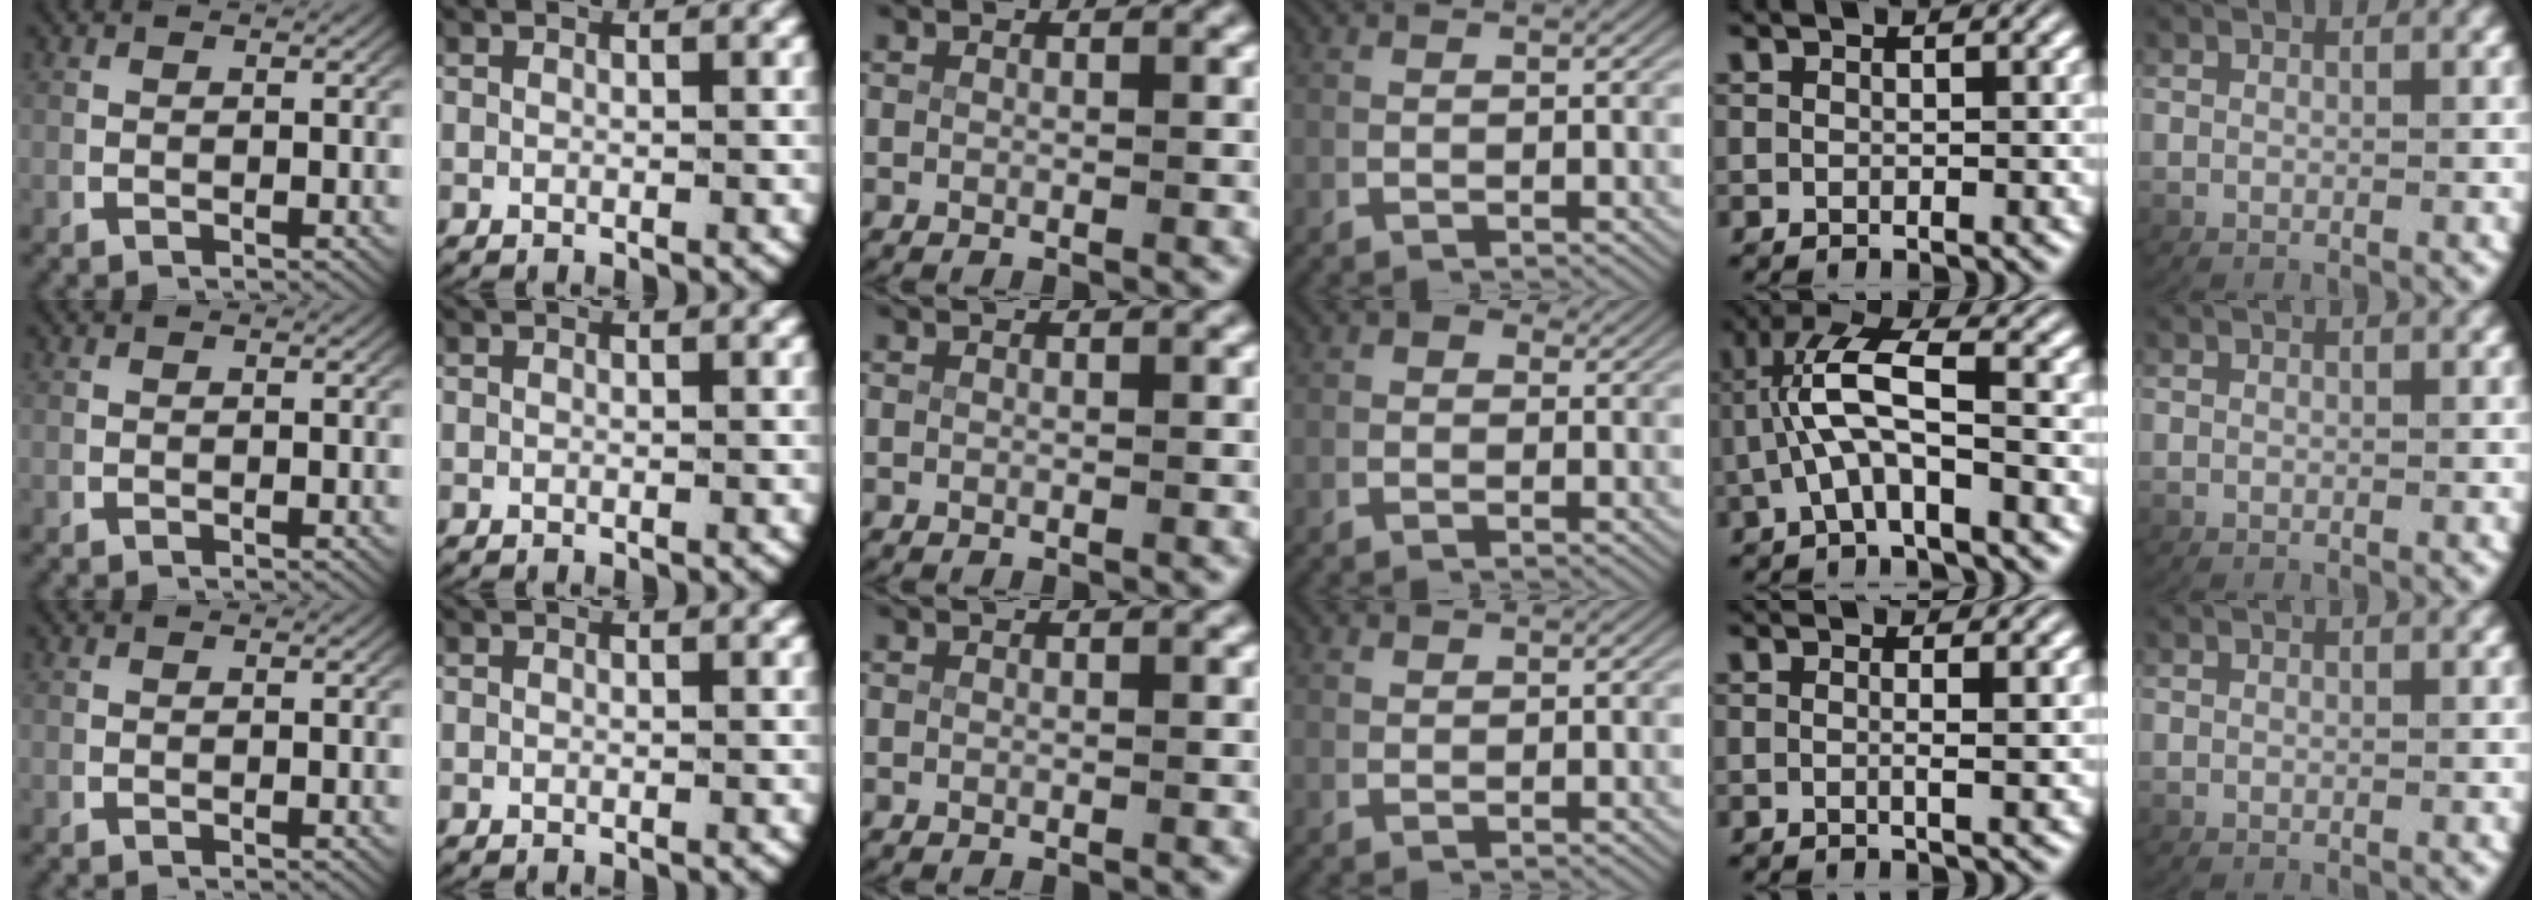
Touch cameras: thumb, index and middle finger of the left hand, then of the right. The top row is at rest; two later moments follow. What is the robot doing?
{"motion": "lift_and_place", "object": "key"}